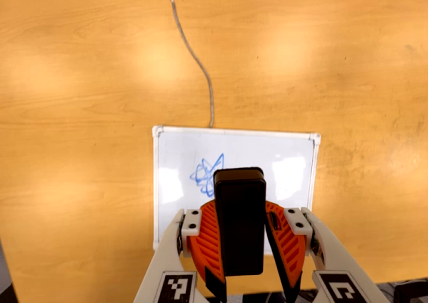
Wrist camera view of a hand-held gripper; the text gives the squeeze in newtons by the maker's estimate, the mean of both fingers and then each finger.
{"total": 7.5, "left": 8.1, "right": 6.9}